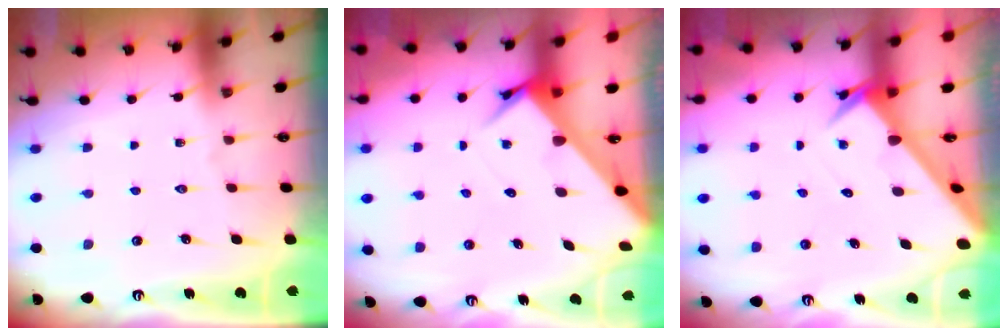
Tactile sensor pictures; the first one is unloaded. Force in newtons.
{"total": 3.8, "press": 3.8, "slide": 0.4}
{"total": 3.0, "press": 3.0, "slide": 0.2}